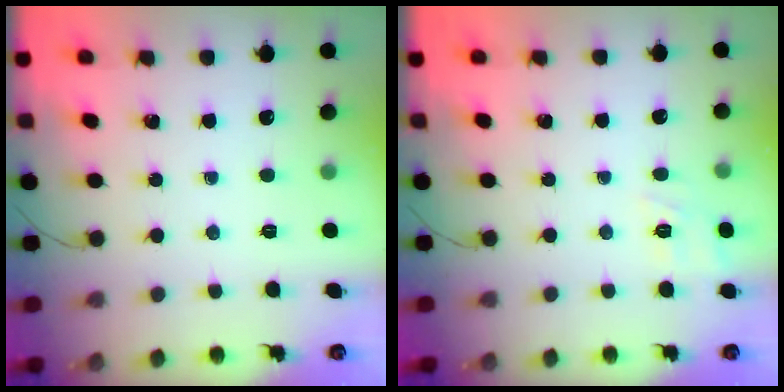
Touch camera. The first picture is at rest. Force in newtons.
{"total": 8.7, "press": 8.6, "slide": 1.4}